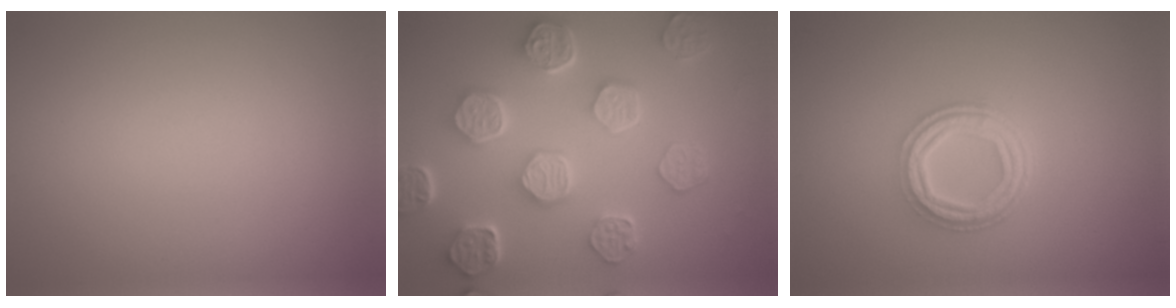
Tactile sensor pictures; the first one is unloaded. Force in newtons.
{"total": 8.0, "press": 6.1, "slide": 5.1}
{"total": 4.6, "press": 3.5, "slide": 3.1}